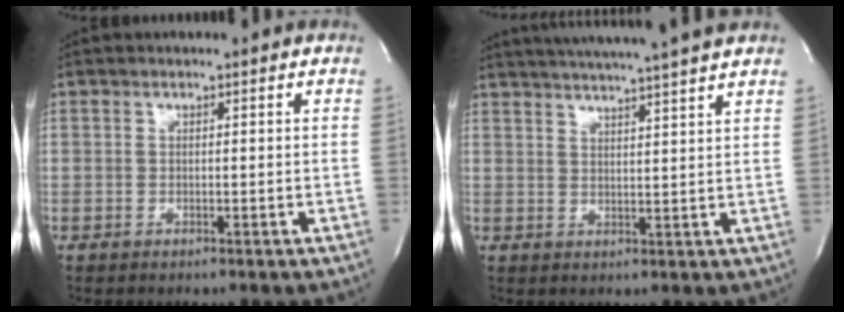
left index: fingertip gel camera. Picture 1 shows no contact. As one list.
[{"total": 14.2, "force": [12.6, -1.2, 6.5], "torque": [-0.114, 0.000, 0.168]}]